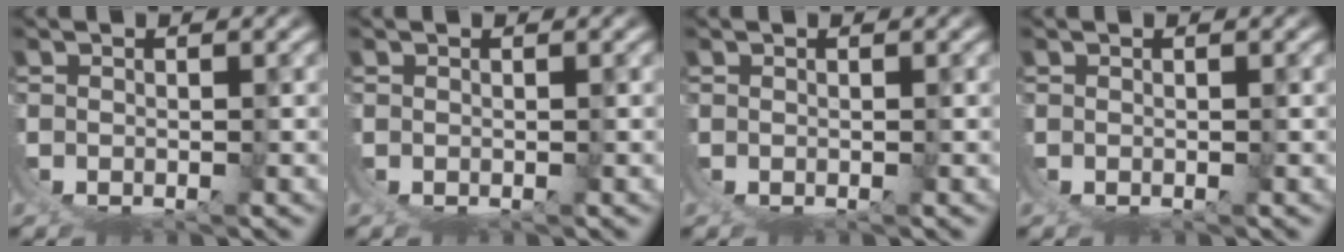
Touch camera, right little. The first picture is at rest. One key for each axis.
{"total": 0.0}
{"total": 0.0}
{"total": 0.0}